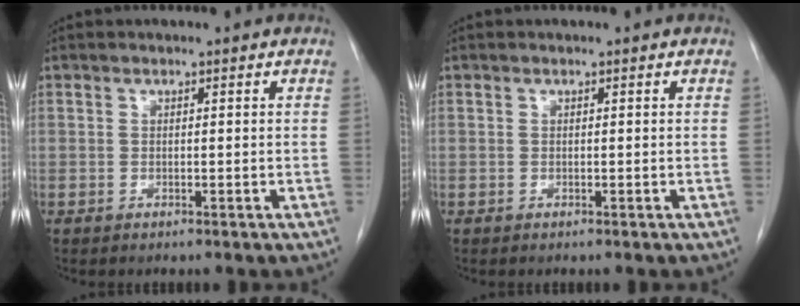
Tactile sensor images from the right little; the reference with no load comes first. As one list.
[{"total": 0.0}]